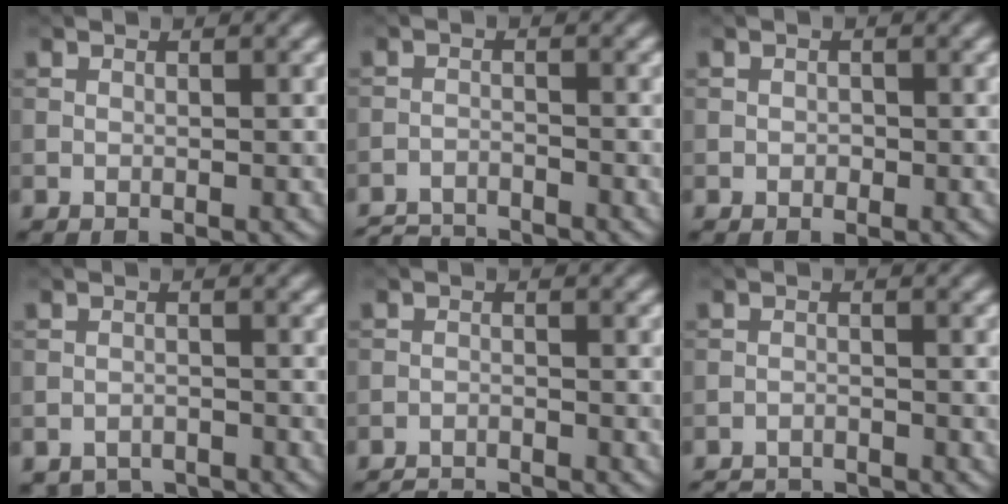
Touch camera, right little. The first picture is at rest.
{"total": 4.5, "force": [-4.4, 0.5, 0.9], "torque": [-0.023, -0.013, -0.082]}
{"total": 0.6, "force": [-0.2, 0.5, 0.2], "torque": [0.000, -0.003, -0.005]}
{"total": 3.1, "force": [-3.0, 0.7, 0.2], "torque": [0.000, -0.005, -0.052]}
{"total": 2.8, "force": [-2.7, 0.3, 0.6], "torque": [-0.011, -0.003, -0.053]}
{"total": 3.4, "force": [-3.4, 0.4, 0.5], "torque": [-0.014, -0.008, -0.060]}